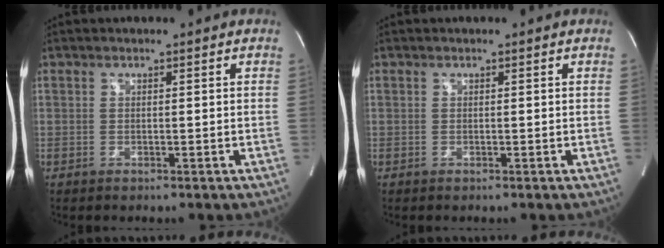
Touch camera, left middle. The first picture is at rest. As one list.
[{"total": 0.0}]